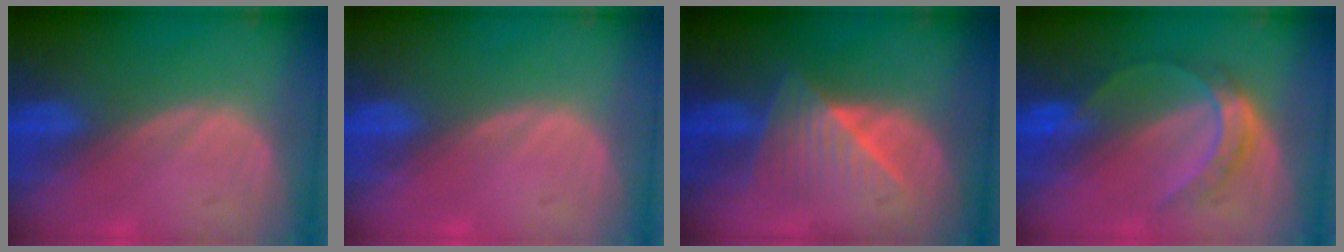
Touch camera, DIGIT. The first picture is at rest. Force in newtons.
{"total": 0.5, "press": 0.1, "slide": 0.5}
{"total": 6.5, "press": 6.3, "slide": 1.5}
{"total": 5.0, "press": 4.7, "slide": 1.5}